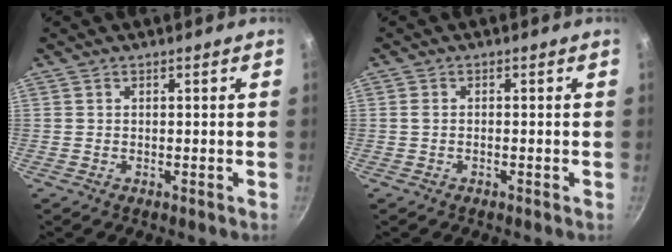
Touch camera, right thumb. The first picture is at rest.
{"total": 1.0, "force": [-0.5, 0.4, 0.8], "torque": [-0.027, 0.008, -0.014]}